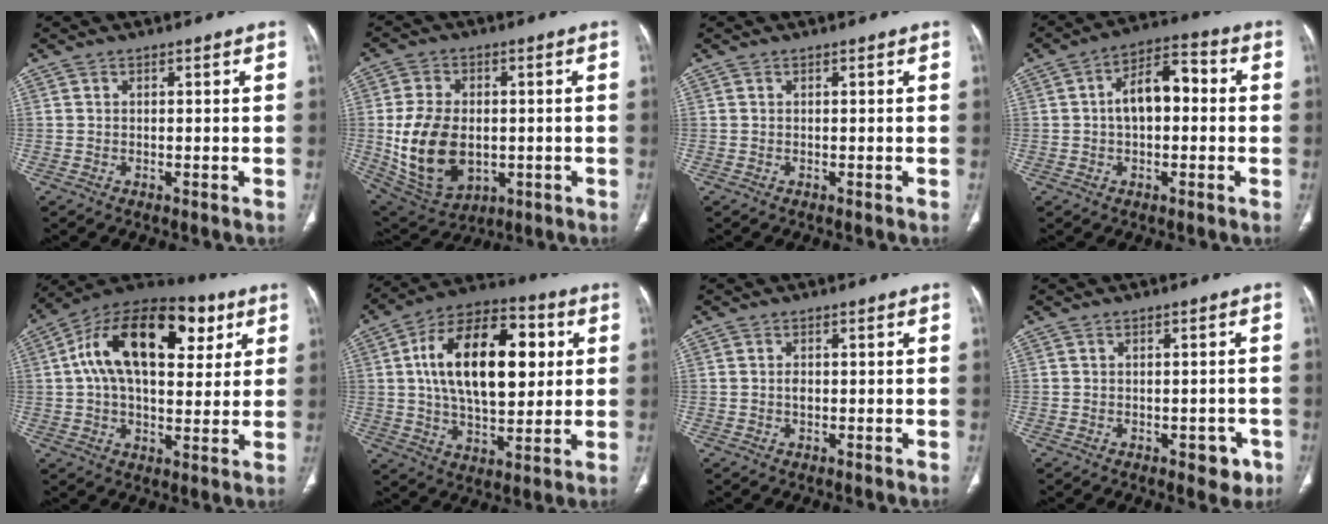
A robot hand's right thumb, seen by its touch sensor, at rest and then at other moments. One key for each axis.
{"total": 16.2, "fx": -1.4, "fy": 11.0, "fz": 11.8, "tx": -0.204, "ty": -0.002, "tz": 0.002}
{"total": 0.0}
{"total": 9.8, "fx": 0.4, "fy": 5.6, "fz": 8.0, "tx": -0.120, "ty": 0.034, "tz": -0.003}
{"total": 23.3, "fx": 7.3, "fy": 12.9, "fz": 18.0, "tx": -0.273, "ty": 0.020, "tz": 0.109}
{"total": 22.7, "fx": 4.3, "fy": 12.3, "fz": 18.7, "tx": -0.282, "ty": 0.008, "tz": 0.065}
{"total": 1.2, "fx": 0.0, "fy": 0.8, "fz": 0.9, "tx": -0.015, "ty": 0.001, "tz": 0.001}
{"total": 4.0, "fx": -1.9, "fy": 2.3, "fz": 2.6, "tx": -0.010, "ty": 0.009, "tz": -0.019}